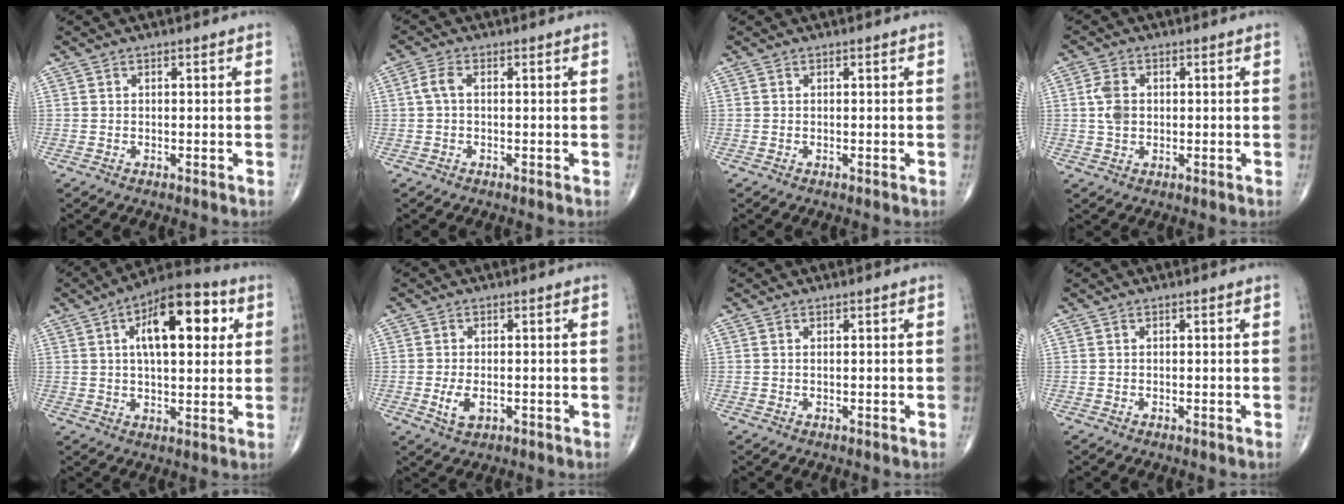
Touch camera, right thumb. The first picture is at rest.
{"total": 2.7, "force": [0.2, 1.4, 2.3], "torque": [-0.055, 0.007, 0.002]}
{"total": 0.0}
{"total": 5.7, "force": [0.7, 3.9, 4.1], "torque": [-0.082, 0.001, 0.013]}
{"total": 16.5, "force": [5.0, 7.4, 13.9], "torque": [-0.185, 0.010, 0.071]}
{"total": 4.0, "force": [-0.9, 2.2, 3.2], "torque": [-0.061, -0.005, -0.011]}
{"total": 0.0}
{"total": 0.0}